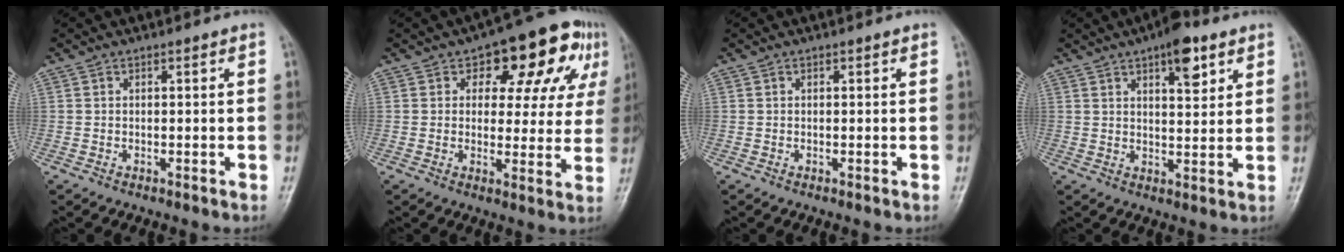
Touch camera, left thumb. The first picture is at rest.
{"total": 14.6, "force": [6.2, 8.6, 10.0], "torque": [-0.059, 0.006, 0.076]}
{"total": 0.0}
{"total": 8.1, "force": [4.4, 3.3, 5.9], "torque": [-0.063, -0.019, 0.060]}